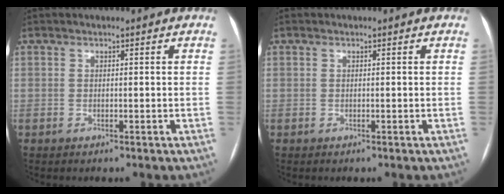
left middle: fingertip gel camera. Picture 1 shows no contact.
{"total": 0.0}